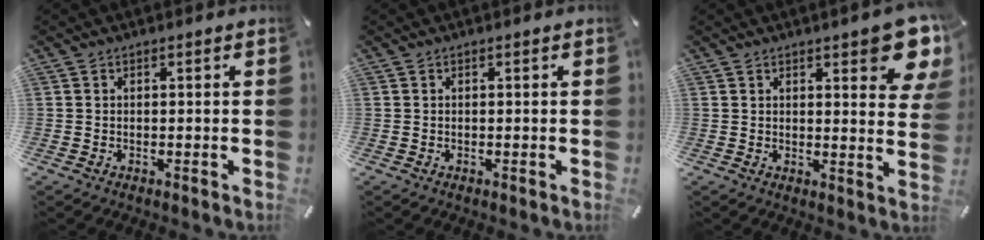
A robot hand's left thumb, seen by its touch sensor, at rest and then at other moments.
{"total": 0.0}
{"total": 9.9, "force": [6.2, 3.0, 7.2], "torque": [-0.091, -0.039, 0.103]}